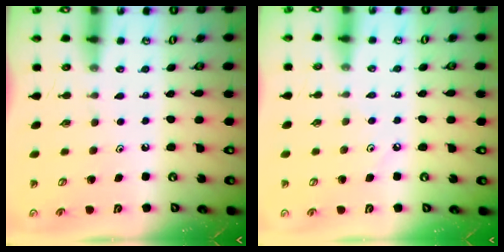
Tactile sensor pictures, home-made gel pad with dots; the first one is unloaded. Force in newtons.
{"total": 4.1, "press": 4.1, "slide": 0.5}